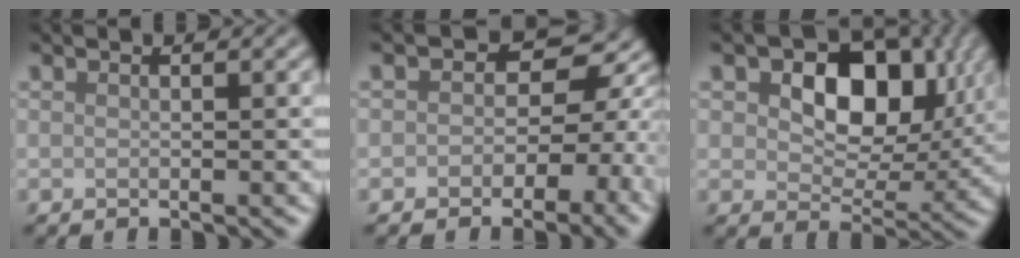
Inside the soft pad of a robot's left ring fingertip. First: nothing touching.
{"total": 6.0, "force": [-0.9, 4.6, 3.7], "torque": [-0.015, 0.006, -0.012]}
{"total": 8.1, "force": [2.3, 5.3, 5.6], "torque": [-0.096, -0.003, 0.043]}